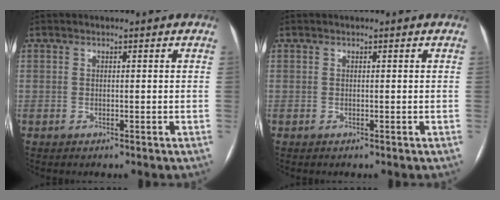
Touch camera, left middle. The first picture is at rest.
{"total": 0.0}